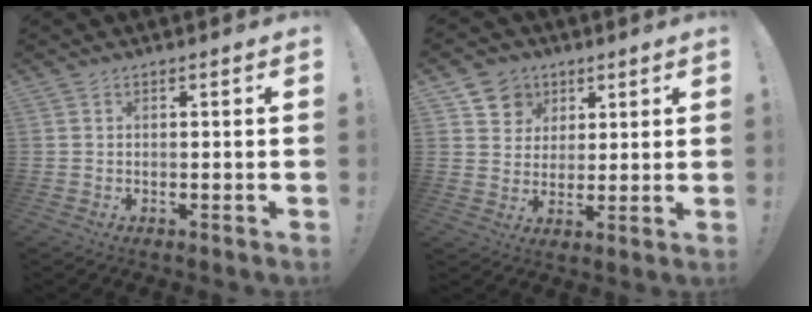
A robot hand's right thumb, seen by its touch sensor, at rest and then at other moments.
{"total": 8.2, "force": [4.2, 7.0, 1.0], "torque": [-0.013, -0.031, 0.084]}